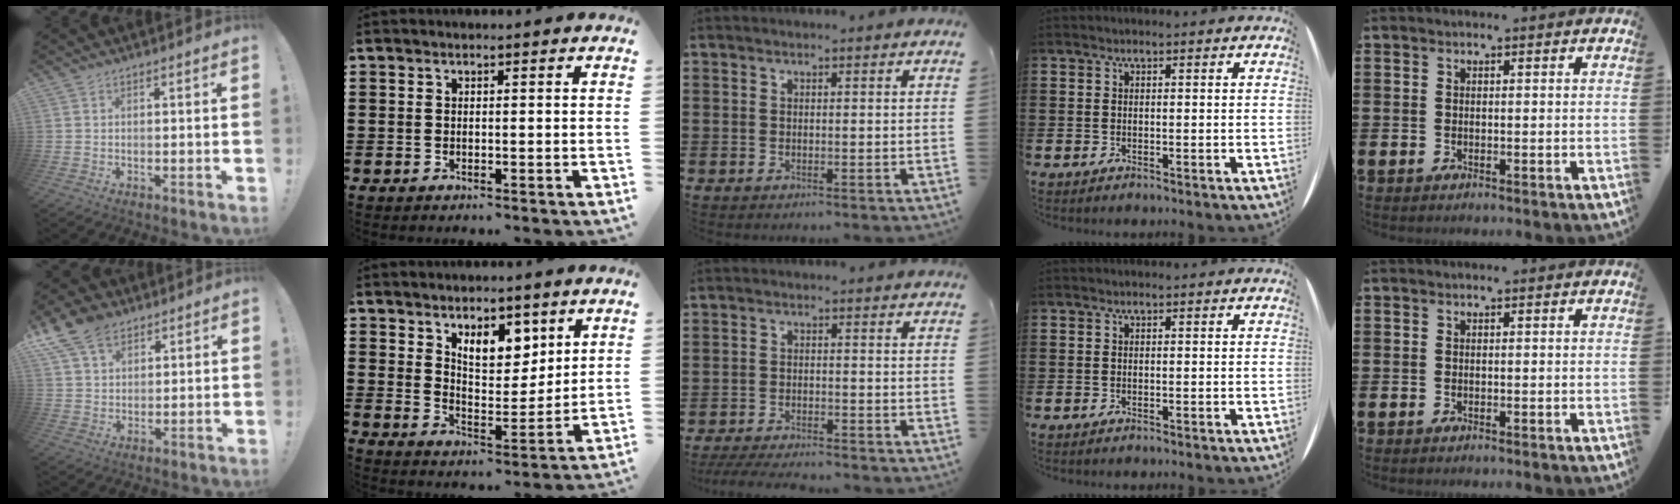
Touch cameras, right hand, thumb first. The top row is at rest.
{"thumb": {"total": 11.5, "force": [7.1, 7.6, 5.0], "torque": [-0.083, -0.031, 0.140]}, "index": {"total": 7.5, "force": [4.8, 3.9, 4.2], "torque": [-0.076, -0.010, 0.085]}, "middle": {"total": 3.7, "force": [-3.5, 0.2, 1.1], "torque": [-0.026, -0.005, -0.072]}}